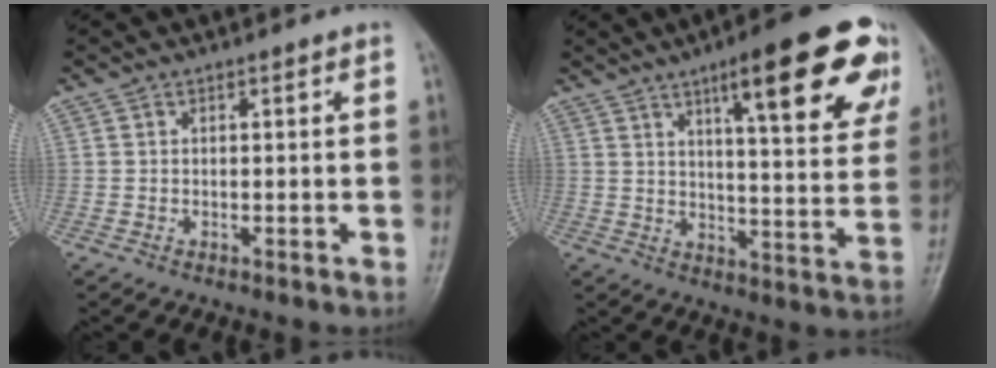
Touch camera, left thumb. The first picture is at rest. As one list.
[{"total": 21.6, "force": [11.5, 5.0, 17.6], "torque": [-0.204, -0.033, 0.156]}]